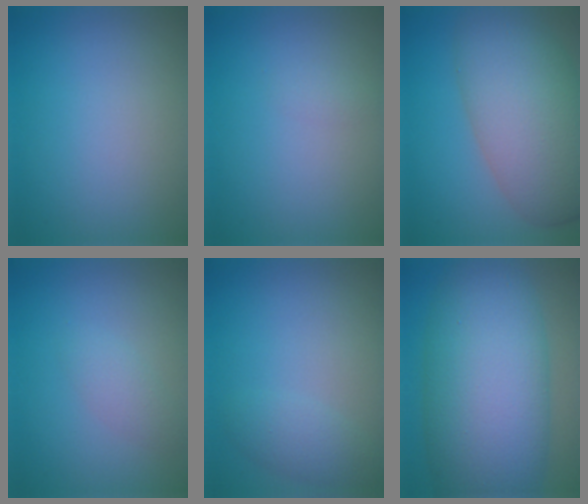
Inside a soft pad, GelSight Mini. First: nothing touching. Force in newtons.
{"total": 0.6, "press": 0.6, "slide": 0.0}
{"total": 10.3, "press": 10.3, "slide": 0.5}
{"total": 1.5, "press": 1.5, "slide": 0.1}
{"total": 1.9, "press": 1.9, "slide": 0.1}
{"total": 14.2, "press": 14.2, "slide": 0.1}